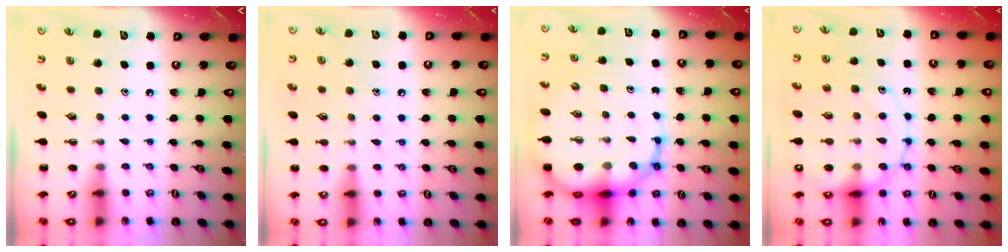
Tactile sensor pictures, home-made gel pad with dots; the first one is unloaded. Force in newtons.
{"total": 6.2, "press": 6.0, "slide": 1.6}
{"total": 17.2, "press": 16.5, "slide": 4.9}
{"total": 16.5, "press": 16.3, "slide": 2.6}